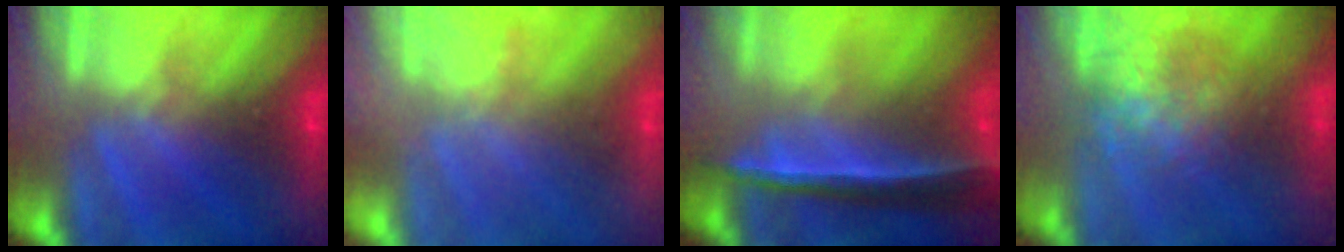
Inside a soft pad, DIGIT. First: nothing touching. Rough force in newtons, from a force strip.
{"total": 2.4}
{"total": 7.1}
{"total": 7.7}